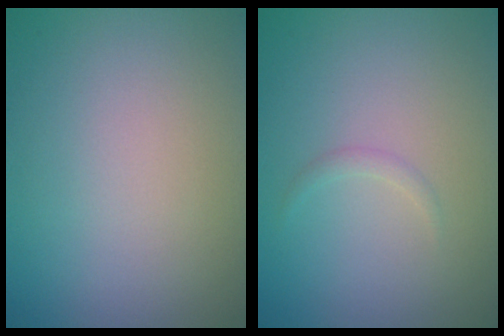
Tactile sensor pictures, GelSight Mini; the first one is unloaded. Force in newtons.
{"total": 0.7, "press": 0.7, "slide": 0.1}